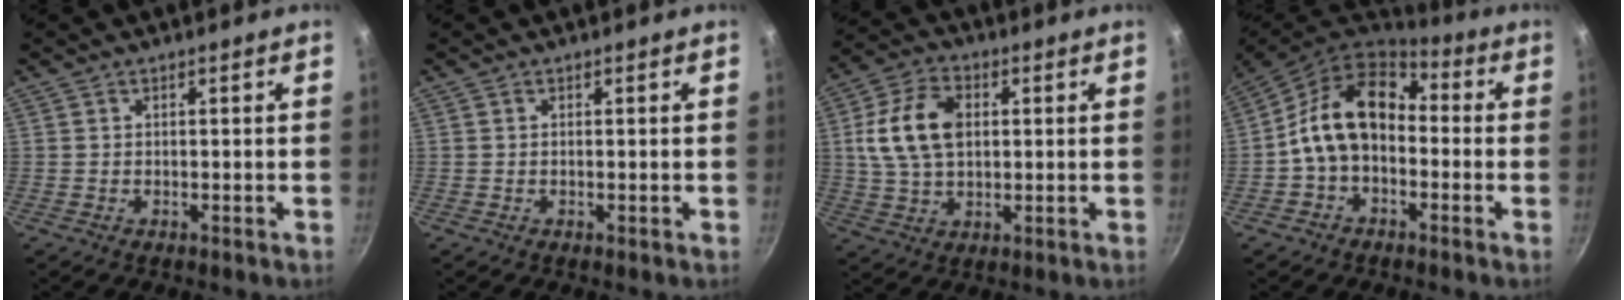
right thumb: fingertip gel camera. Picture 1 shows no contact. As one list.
[{"total": 0.0}, {"total": 12.8, "force": [2.0, 8.5, 9.3], "torque": [-0.160, 0.010, 0.031]}, {"total": 14.2, "force": [-0.9, 10.0, 10.0], "torque": [-0.157, 0.045, -0.036]}]